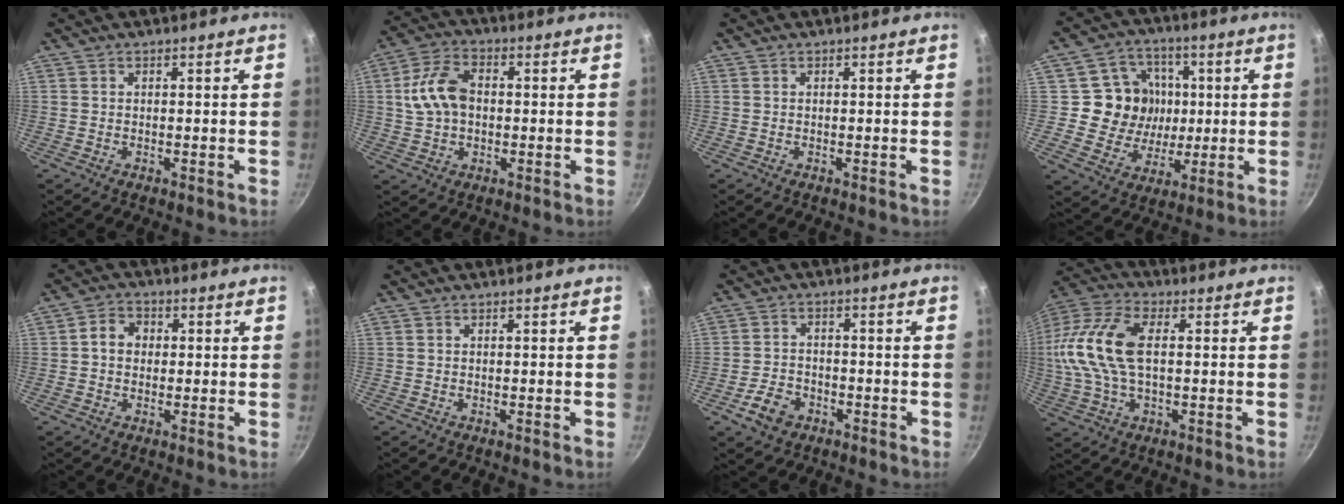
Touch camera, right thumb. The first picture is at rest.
{"total": 9.8, "force": [0.6, 6.7, 7.1], "torque": [-0.127, 0.021, 0.004]}
{"total": 0.0}
{"total": 13.0, "force": [1.5, 12.1, 4.6], "torque": [-0.037, 0.002, 0.023]}
{"total": 4.5, "force": [0.3, 3.8, 2.4], "torque": [-0.022, 0.012, -0.002]}
{"total": 0.0}
{"total": 5.9, "force": [-3.0, 4.1, 3.0], "torque": [-0.047, 0.023, -0.055]}
{"total": 16.1, "force": [1.2, 8.7, 13.5], "torque": [-0.279, 0.021, 0.006]}